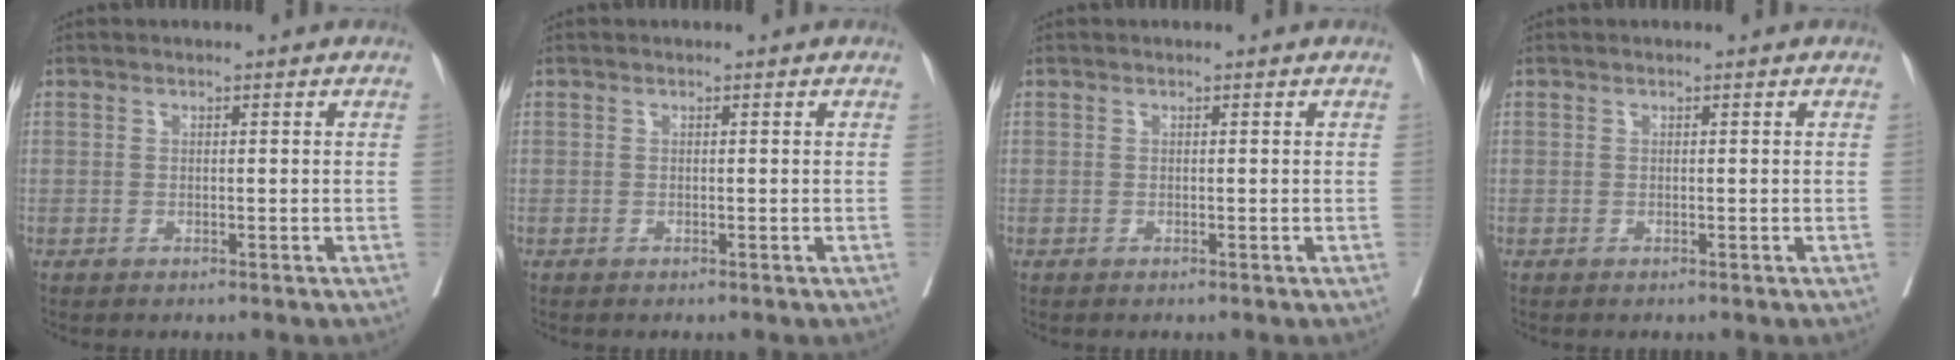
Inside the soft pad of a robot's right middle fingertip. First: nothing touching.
{"total": 0.0}
{"total": 0.0}
{"total": 0.0}